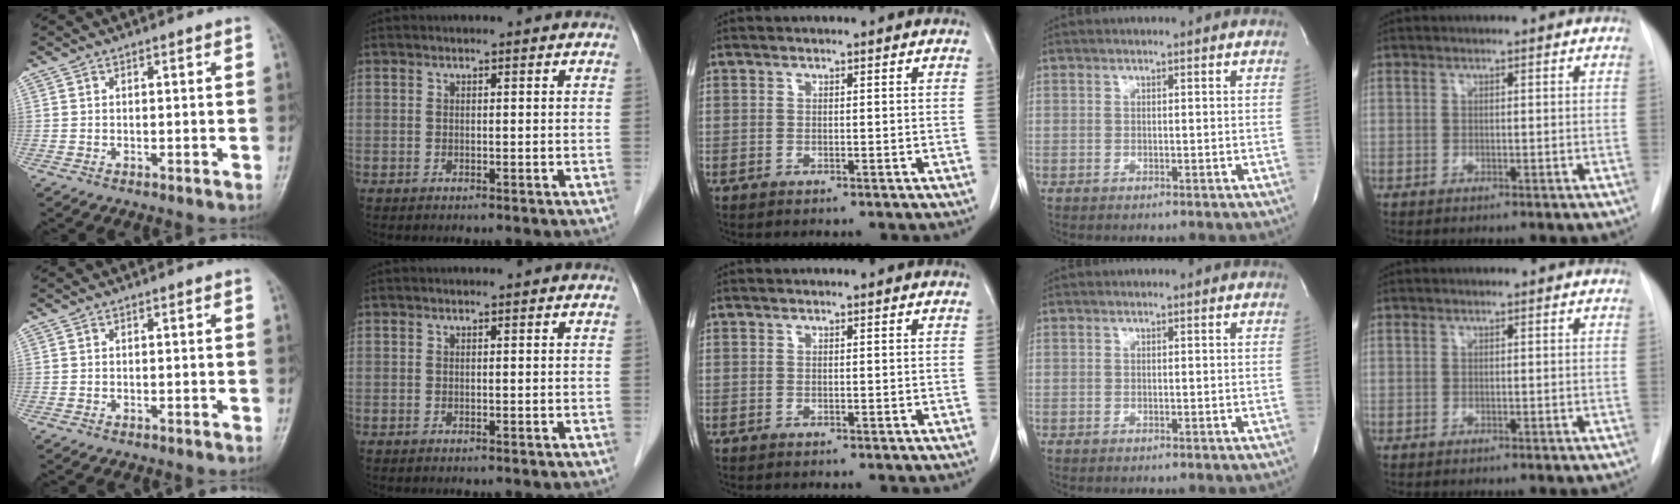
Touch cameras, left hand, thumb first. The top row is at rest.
{}